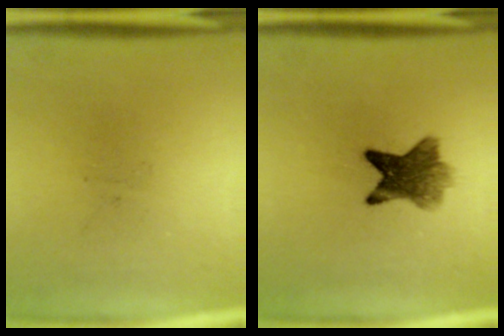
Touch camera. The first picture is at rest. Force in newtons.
{"total": 7.2}